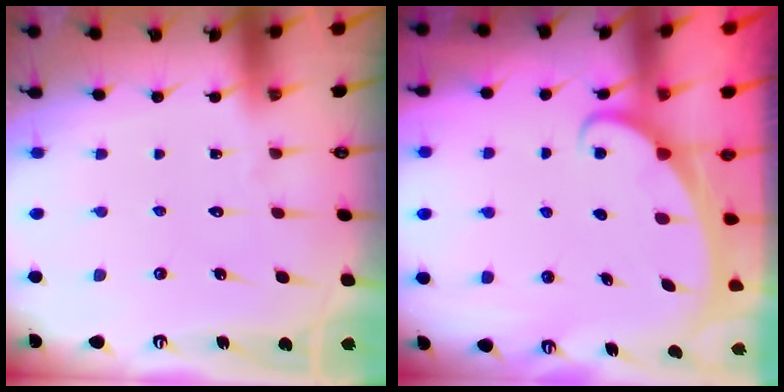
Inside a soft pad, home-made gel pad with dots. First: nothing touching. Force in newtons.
{"total": 1.9, "press": 1.9, "slide": 0.1}